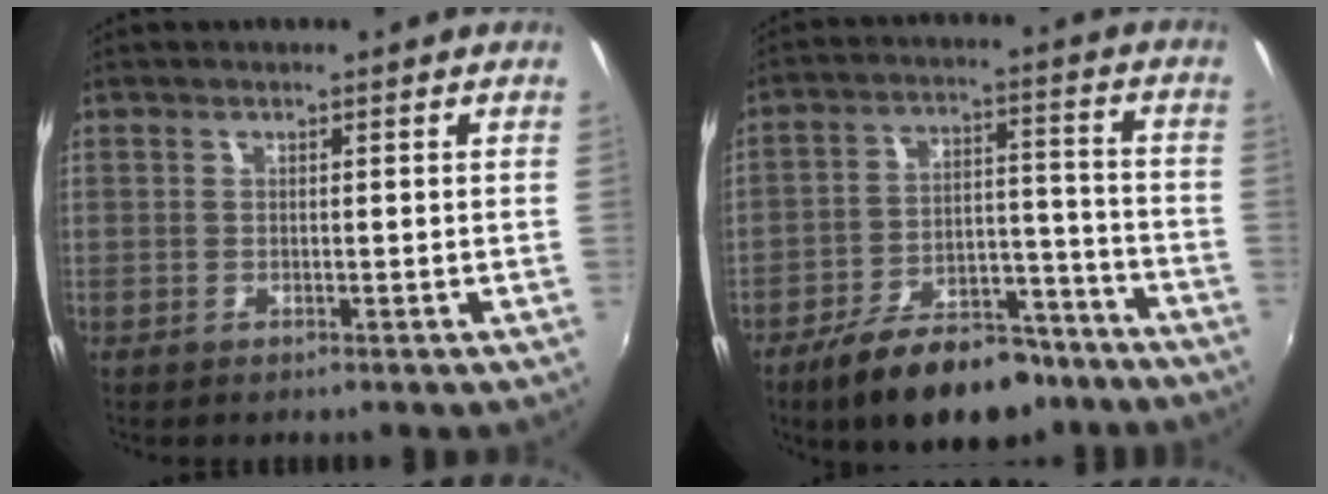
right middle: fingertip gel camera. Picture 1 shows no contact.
{"total": 17.2, "force": [-12.9, 7.5, 8.5], "torque": [-0.152, 0.013, -0.183]}